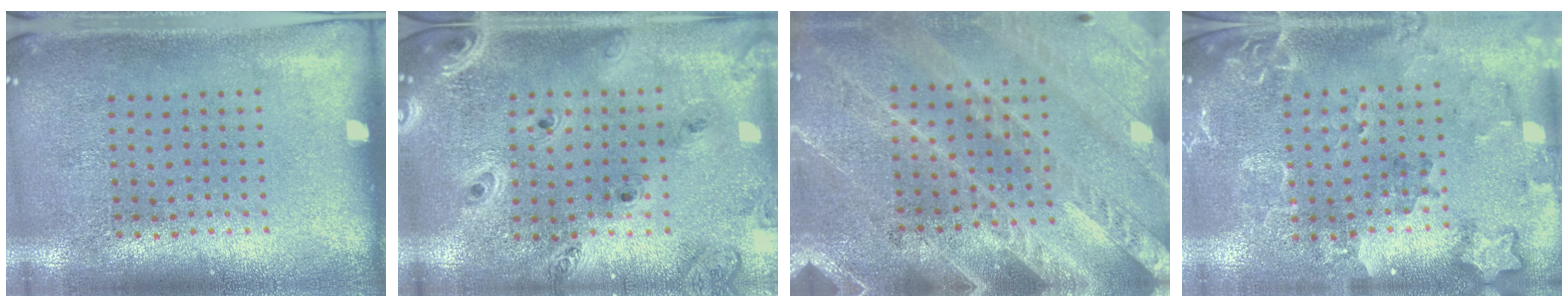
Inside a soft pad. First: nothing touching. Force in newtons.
{"total": 1.4, "press": 1.3, "slide": 0.2}
{"total": 2.9, "press": 2.6, "slide": 1.1}
{"total": 2.0, "press": 1.9, "slide": 0.7}